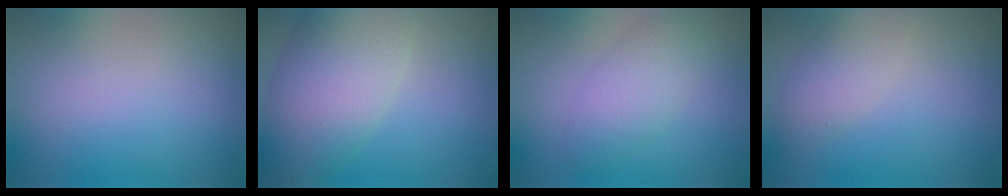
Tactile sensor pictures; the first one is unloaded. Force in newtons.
{"total": 8.6, "press": 8.6, "slide": 0.4}
{"total": 3.5, "press": 3.5, "slide": 0.2}
{"total": 2.9, "press": 2.9, "slide": 0.2}